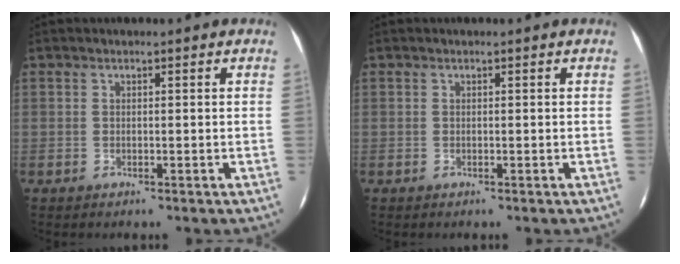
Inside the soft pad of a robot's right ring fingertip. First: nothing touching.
{"total": 0.0}